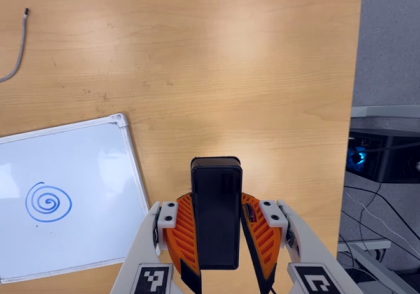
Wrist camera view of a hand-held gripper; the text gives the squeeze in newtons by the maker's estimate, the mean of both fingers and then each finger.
{"total": 8.6, "left": 7.5, "right": 9.8}